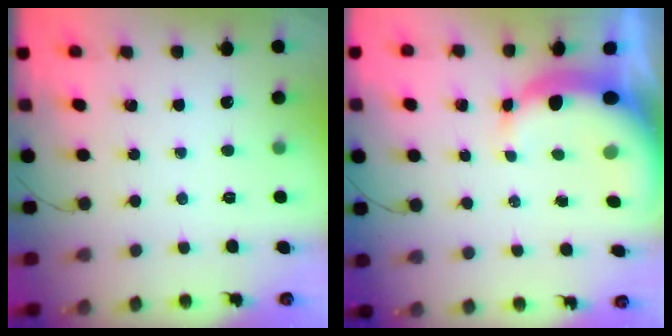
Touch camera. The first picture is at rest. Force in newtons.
{"total": 8.8, "press": 8.5, "slide": 1.9}